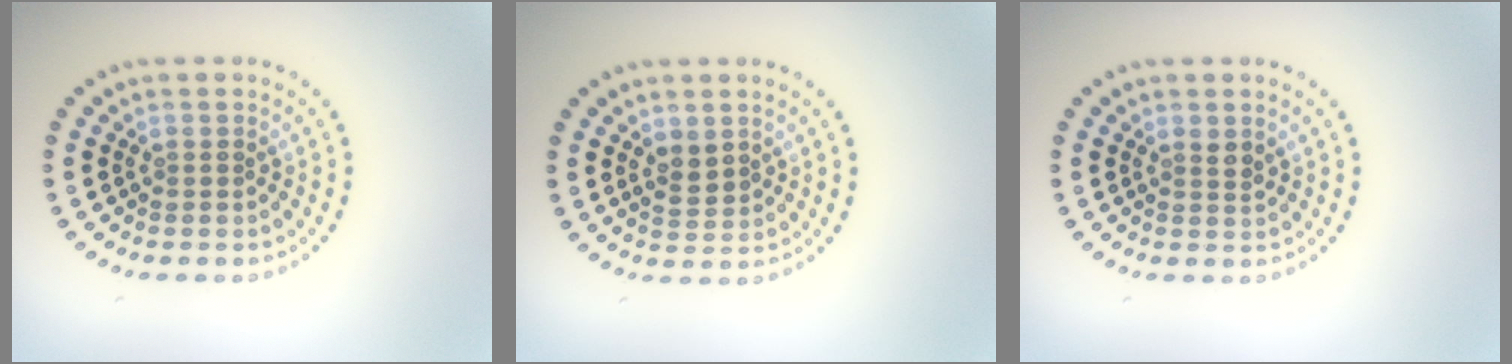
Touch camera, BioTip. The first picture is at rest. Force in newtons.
{"total": 1.8, "press": 1.6, "slide": 0.7}
{"total": 0.9, "press": 0.8, "slide": 0.4}